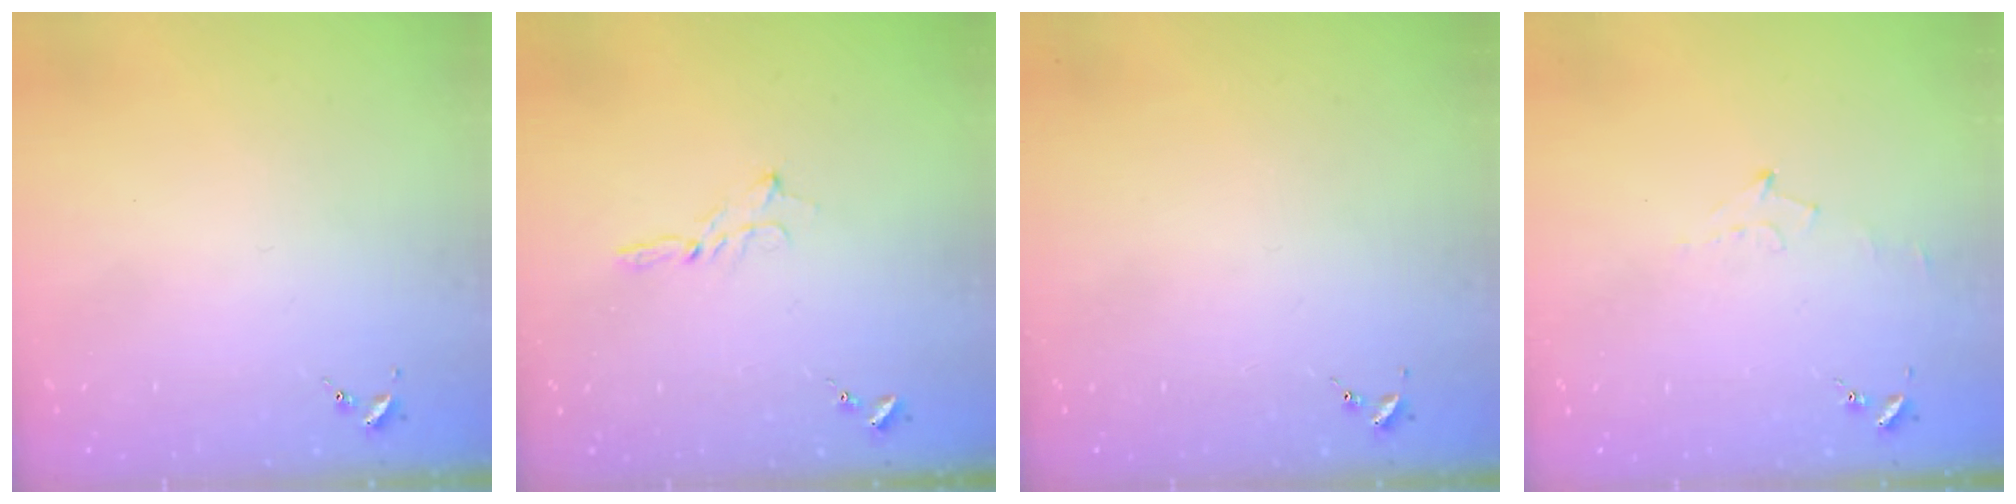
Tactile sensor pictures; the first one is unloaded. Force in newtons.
{"total": 2.3, "press": 2.3, "slide": 0.2}
{"total": 0.0}
{"total": 5.2, "press": 5.2, "slide": 0.6}